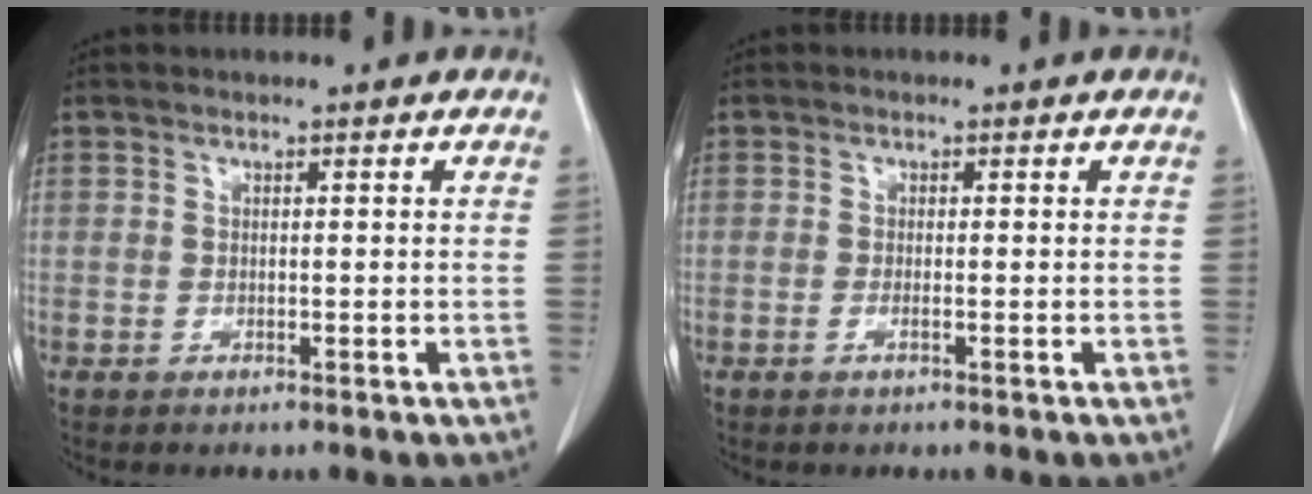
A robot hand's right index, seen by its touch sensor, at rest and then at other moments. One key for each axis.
{"total": 0.8, "fx": -0.4, "fy": 0.0, "fz": 0.7, "tx": -0.015, "ty": 0.000, "tz": -0.007}